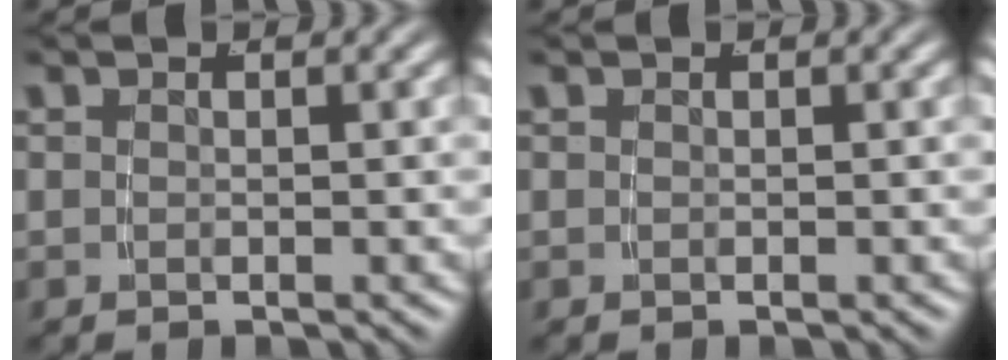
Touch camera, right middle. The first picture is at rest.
{"total": 0.0}